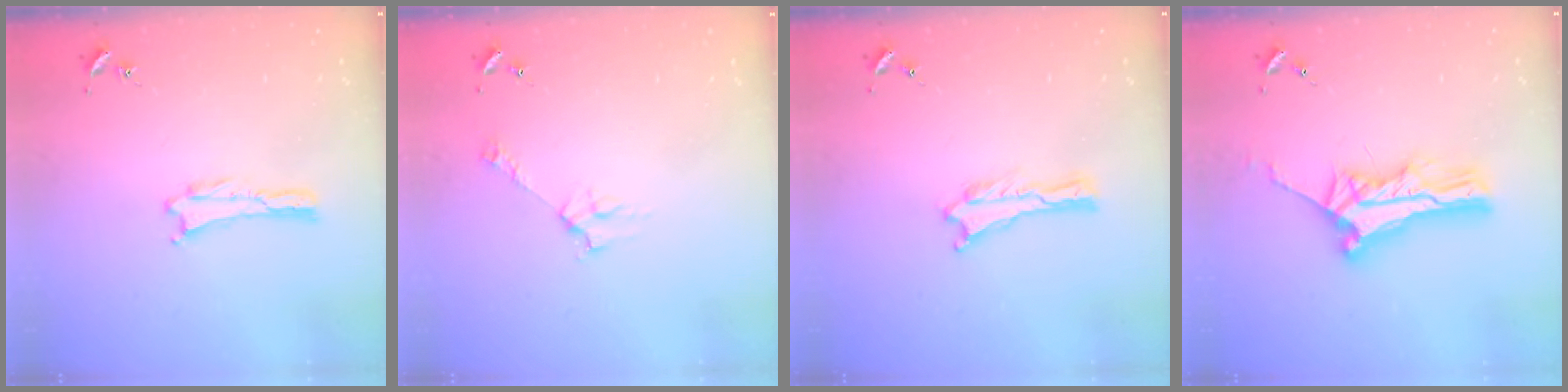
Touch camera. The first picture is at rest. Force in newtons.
{"total": 3.5, "press": 3.5, "slide": 0.4}
{"total": 0.0}
{"total": 7.4, "press": 7.4, "slide": 0.6}